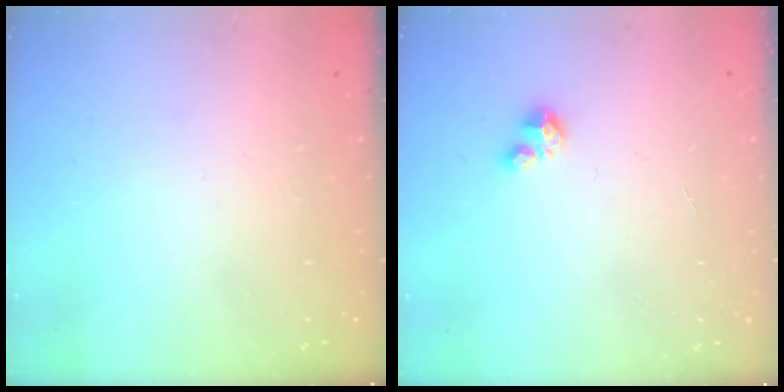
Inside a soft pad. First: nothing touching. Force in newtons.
{"total": 1.9, "press": 1.9, "slide": 0.1}